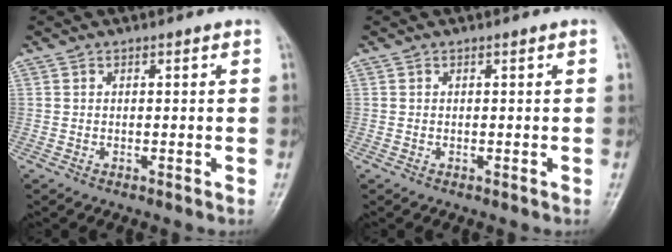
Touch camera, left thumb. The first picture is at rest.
{"total": 0.0}